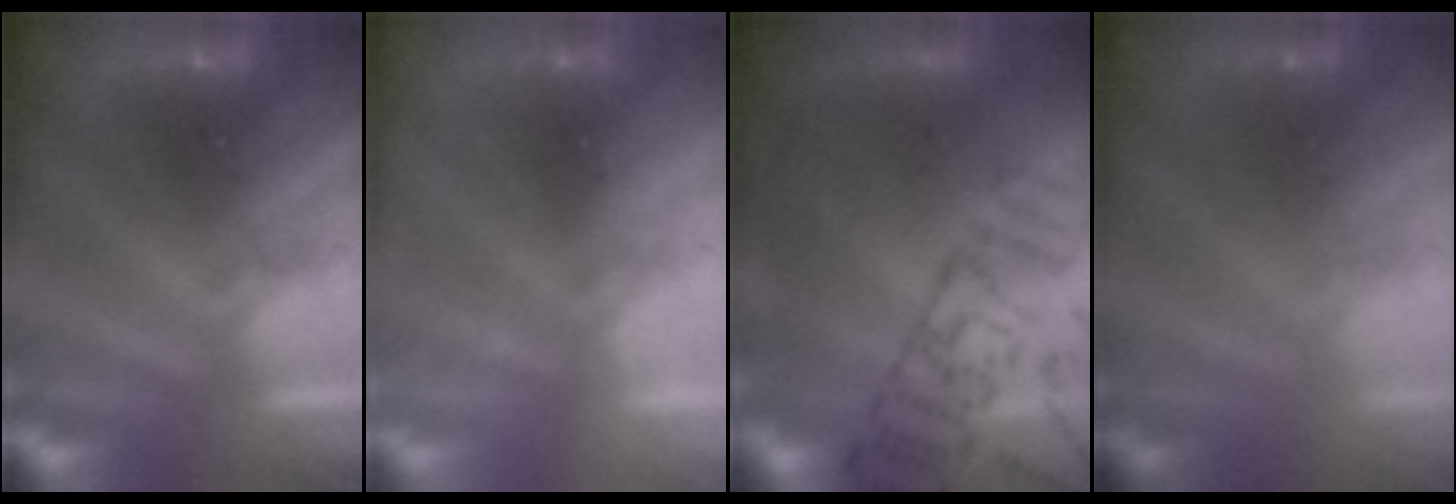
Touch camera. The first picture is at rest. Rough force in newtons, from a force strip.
{"total": 2.0}
{"total": 8.0}
{"total": 1.5}